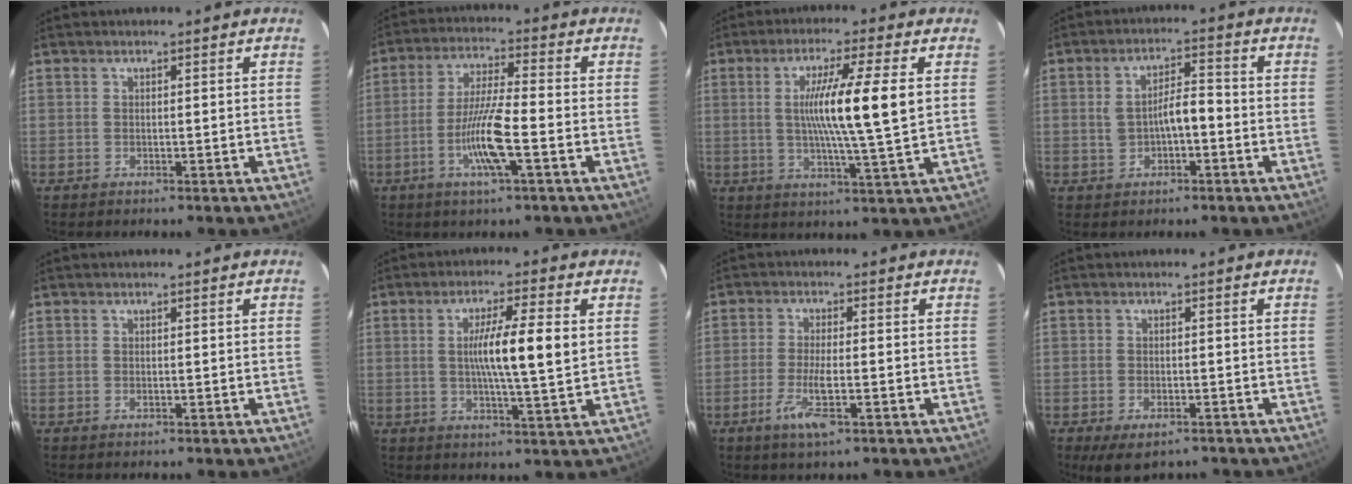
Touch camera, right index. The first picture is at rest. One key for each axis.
{"total": 9.4, "fx": -3.2, "fy": 0.3, "fz": 8.9, "tx": -0.172, "ty": -0.006, "tz": -0.062}
{"total": 11.8, "fx": 1.7, "fy": -0.7, "fz": 11.6, "tx": -0.205, "ty": -0.003, "tz": 0.027}
{"total": 5.5, "fx": -0.7, "fy": 2.2, "fz": 5.0, "tx": -0.096, "ty": 0.020, "tz": -0.008}
{"total": 0.0}
{"total": 9.4, "fx": 1.3, "fy": 0.2, "fz": 9.4, "tx": -0.161, "ty": 0.002, "tz": 0.020}
{"total": 5.3, "fx": -2.4, "fy": 0.7, "fz": 4.6, "tx": -0.096, "ty": -0.008, "tz": -0.043}
{"total": 5.4, "fx": -3.8, "fy": 2.5, "fz": 2.9, "tx": -0.049, "ty": -0.006, "tz": -0.054}